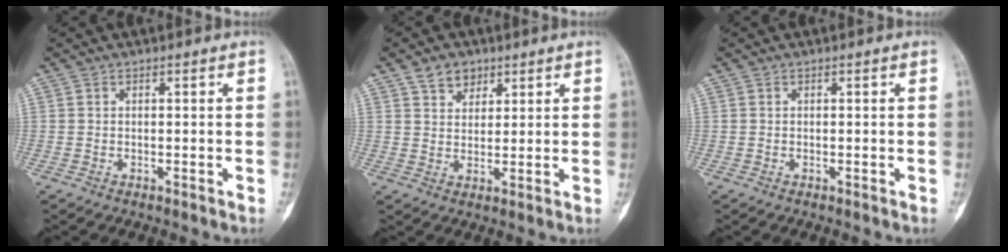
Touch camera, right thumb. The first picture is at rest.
{"total": 4.9, "force": [3.2, 3.3, 1.8], "torque": [-0.009, -0.018, 0.057]}
{"total": 0.0}